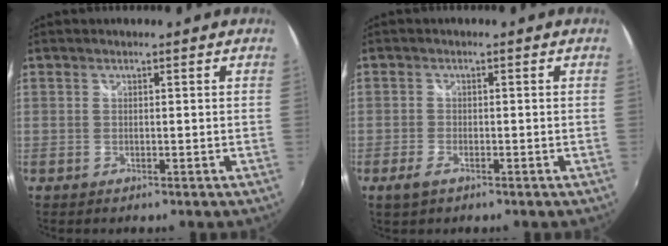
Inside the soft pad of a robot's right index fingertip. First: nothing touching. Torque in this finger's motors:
{"motor_torque": [0.09, -0.08, 0.17, 0.03]}